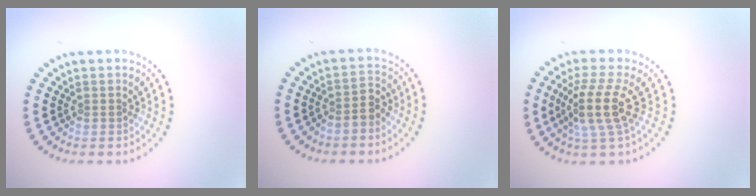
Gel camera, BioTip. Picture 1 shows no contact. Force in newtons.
{"total": 2.1, "press": 1.8, "slide": 1.1}
{"total": 4.0, "press": 3.0, "slide": 2.7}